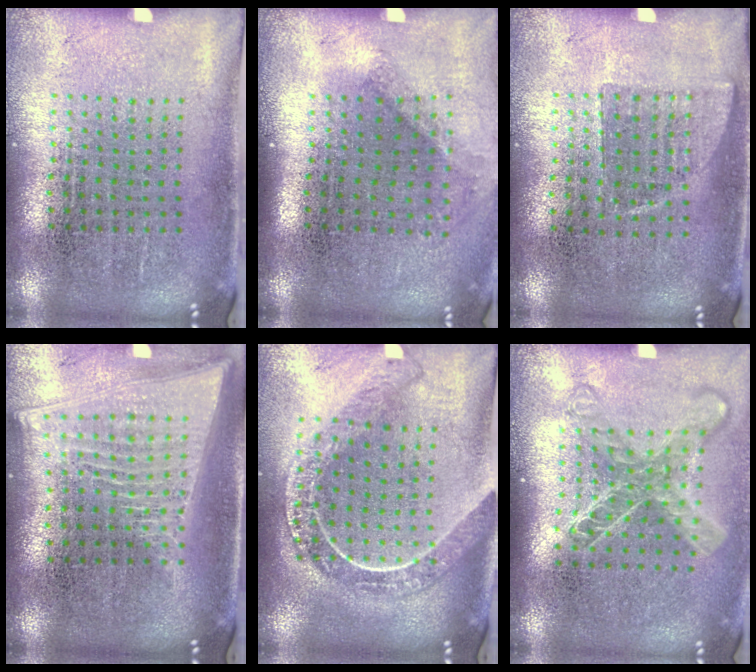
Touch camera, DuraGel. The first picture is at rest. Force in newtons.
{"total": 1.2, "press": 0.9, "slide": 0.8}
{"total": 0.8, "press": 0.7, "slide": 0.3}
{"total": 2.1, "press": 1.8, "slide": 1.1}
{"total": 2.2, "press": 1.9, "slide": 1.1}
{"total": 1.7, "press": 1.4, "slide": 1.0}